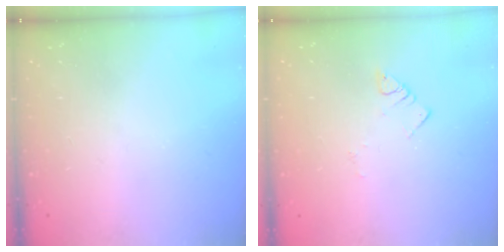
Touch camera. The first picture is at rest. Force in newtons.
{"total": 2.8, "press": 2.8, "slide": 0.3}